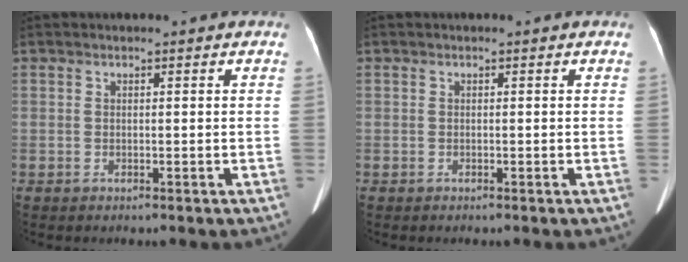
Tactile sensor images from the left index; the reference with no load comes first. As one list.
[{"total": 0.0}]